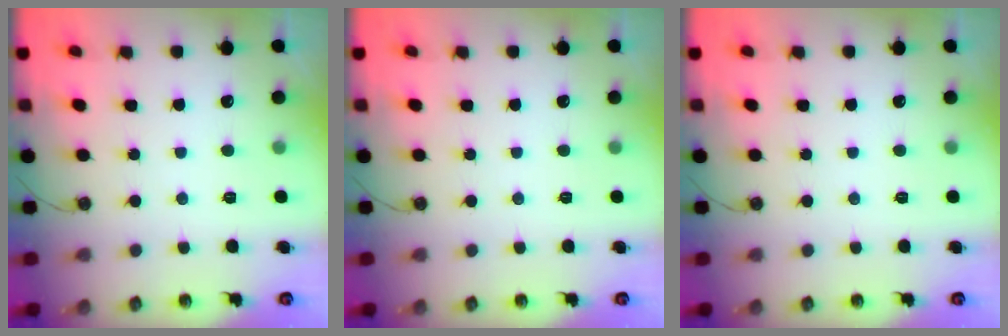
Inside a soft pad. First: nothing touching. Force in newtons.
{"total": 0.0}
{"total": 0.0}